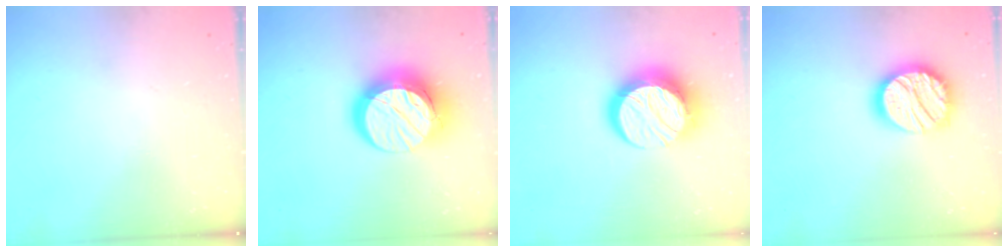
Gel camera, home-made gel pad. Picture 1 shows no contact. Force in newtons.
{"total": 17.0, "press": 17.0, "slide": 1.6}
{"total": 15.0, "press": 14.9, "slide": 1.2}
{"total": 17.8, "press": 17.7, "slide": 1.2}